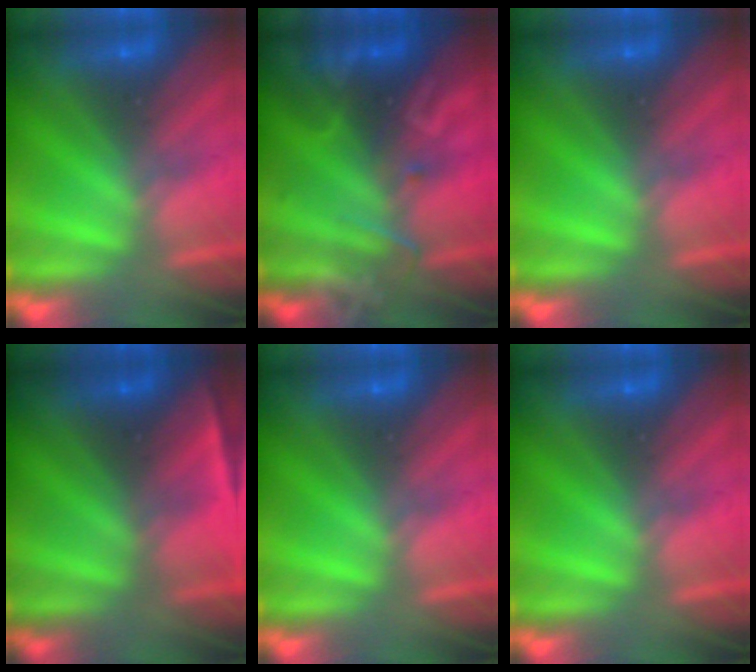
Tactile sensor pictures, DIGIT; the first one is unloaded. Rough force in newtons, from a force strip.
{"total": 2.4}
{"total": 0.0}
{"total": 4.8}
{"total": 0.0}
{"total": 0.0}